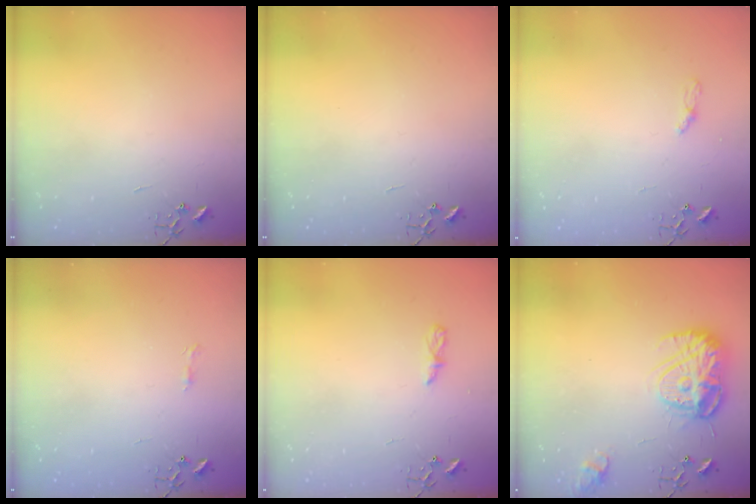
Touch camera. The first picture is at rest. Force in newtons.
{"total": 0.0}
{"total": 3.7, "press": 3.6, "slide": 0.4}
{"total": 5.0, "press": 4.9, "slide": 0.6}
{"total": 3.6, "press": 3.6, "slide": 0.4}
{"total": 14.2, "press": 14.1, "slide": 1.1}